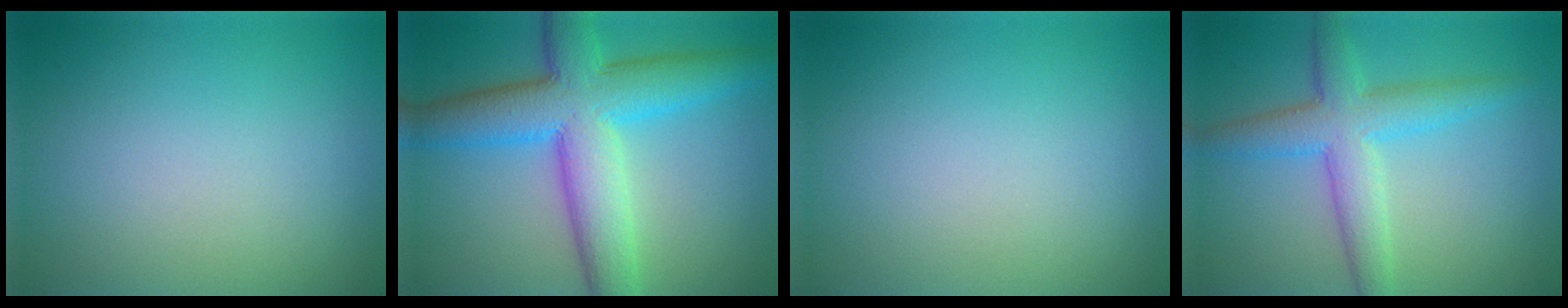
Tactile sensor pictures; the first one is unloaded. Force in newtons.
{"total": 9.6, "press": 9.6, "slide": 0.3}
{"total": 0.0}
{"total": 5.1, "press": 5.1, "slide": 0.1}